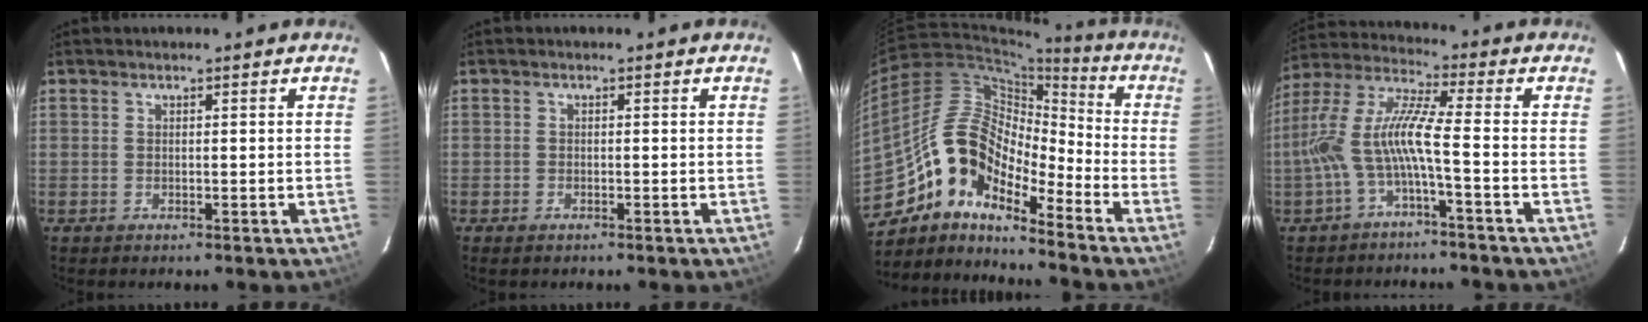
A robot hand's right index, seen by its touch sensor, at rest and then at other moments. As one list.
[{"total": 0.9, "force": [-0.7, 0.5, 0.3], "torque": [-0.007, -0.002, -0.015]}, {"total": 15.6, "force": [-10.7, 6.8, 9.1], "torque": [-0.156, 0.007, -0.218]}, {"total": 10.3, "force": [-3.3, 0.6, 9.7], "torque": [-0.209, 0.012, -0.067]}]